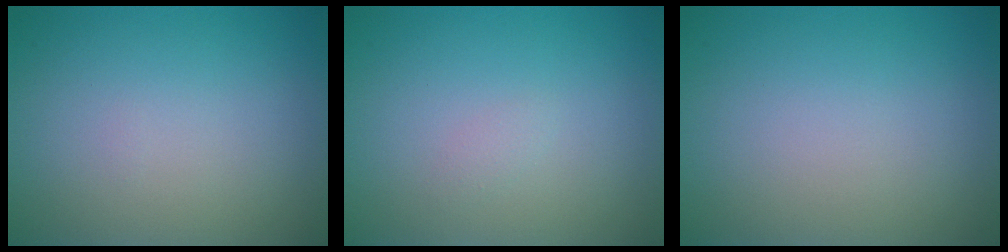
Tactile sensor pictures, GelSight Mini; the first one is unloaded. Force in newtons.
{"total": 0.6, "press": 0.6, "slide": 0.0}
{"total": 0.0}